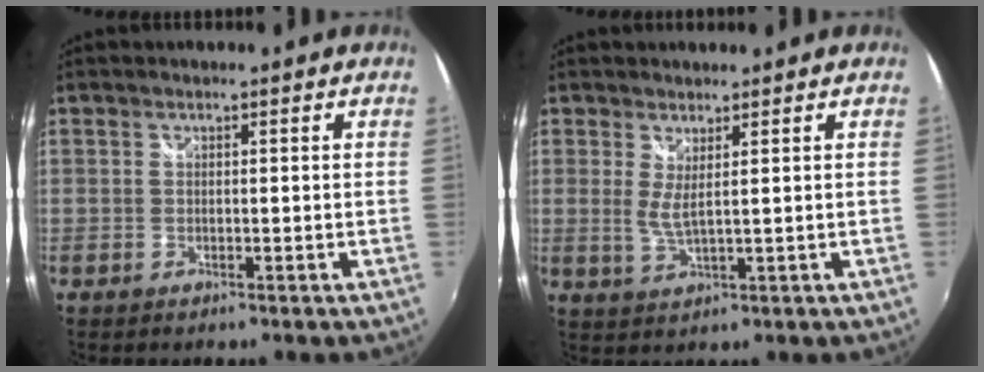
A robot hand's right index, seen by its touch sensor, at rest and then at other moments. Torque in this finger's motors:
{"motor_torque": [0.40, 0.00, 0.21, 0.04]}